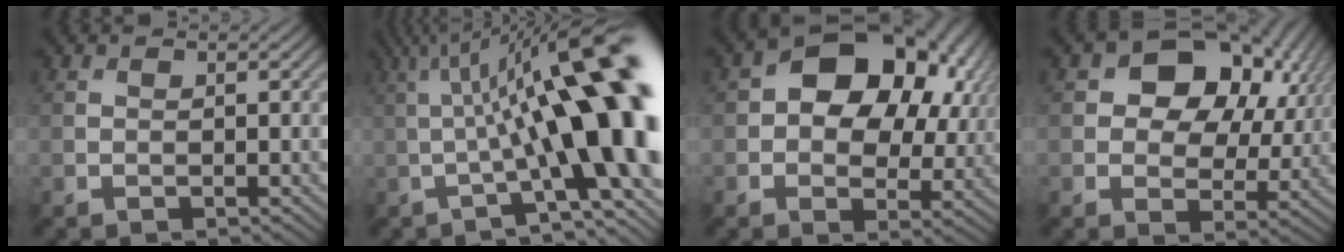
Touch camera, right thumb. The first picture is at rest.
{"total": 16.9, "force": [0.1, 4.0, 16.4], "torque": [-0.216, 0.024, 0.007]}
{"total": 12.9, "force": [3.7, 9.0, 8.5], "torque": [-0.129, -0.001, 0.057]}
{"total": 13.0, "force": [4.9, 9.2, 7.7], "torque": [-0.133, 0.013, 0.074]}